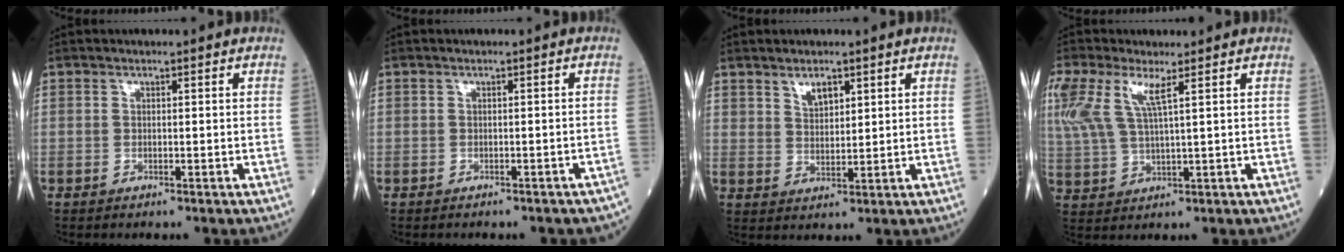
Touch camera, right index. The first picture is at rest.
{"total": 6.4, "force": [-5.8, 1.6, 2.3], "torque": [-0.025, 0.000, -0.056]}
{"total": 3.4, "force": [2.2, 1.5, 2.1], "torque": [-0.037, 0.000, 0.045]}
{"total": 9.5, "force": [4.5, 2.3, 8.0], "torque": [-0.207, 0.014, 0.092]}